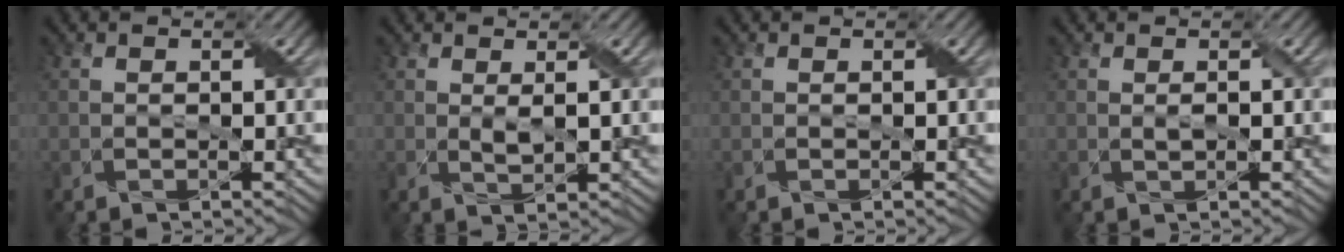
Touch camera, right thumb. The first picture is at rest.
{"total": 1.5, "force": [0.6, 0.3, 1.3], "torque": [-0.033, -0.001, 0.015]}
{"total": 0.0}
{"total": 0.7, "force": [0.2, 0.1, 0.7], "torque": [-0.015, 0.002, 0.002]}